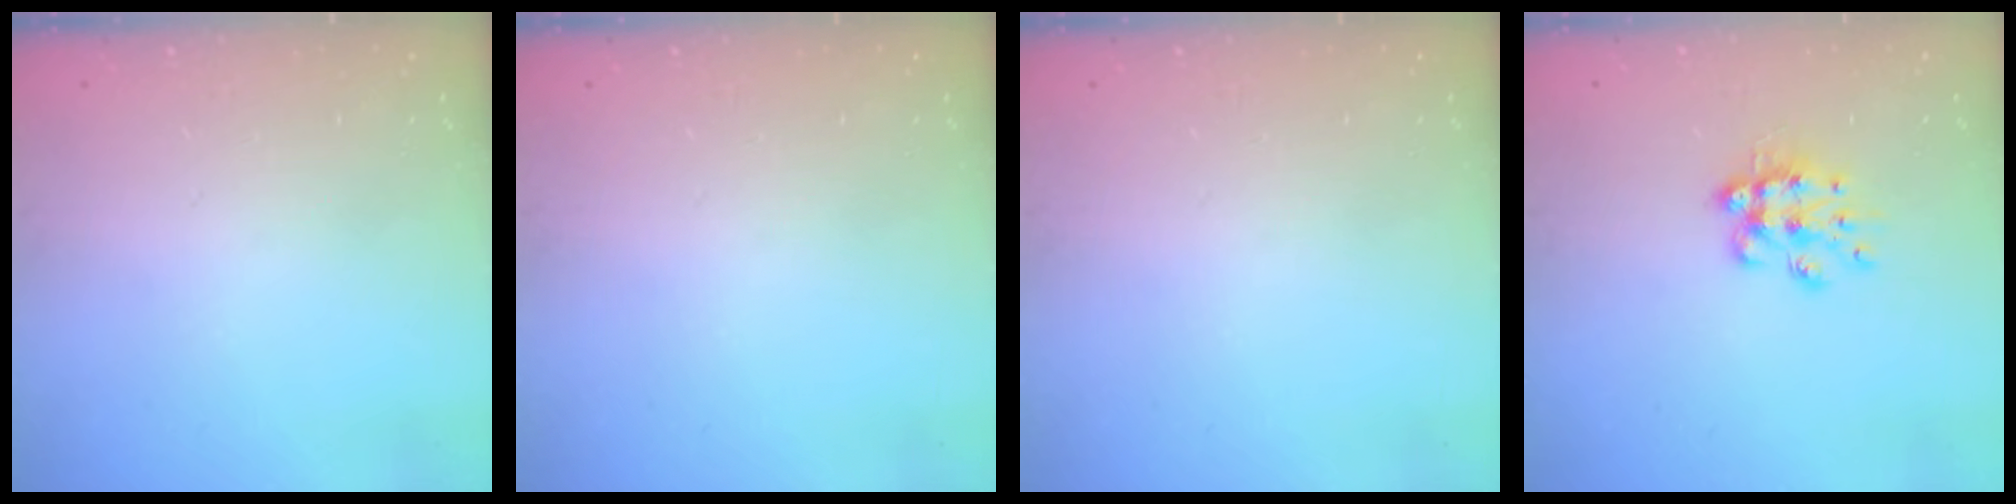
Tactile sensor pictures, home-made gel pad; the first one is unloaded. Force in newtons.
{"total": 0.0}
{"total": 0.0}
{"total": 9.3, "press": 9.3, "slide": 0.6}